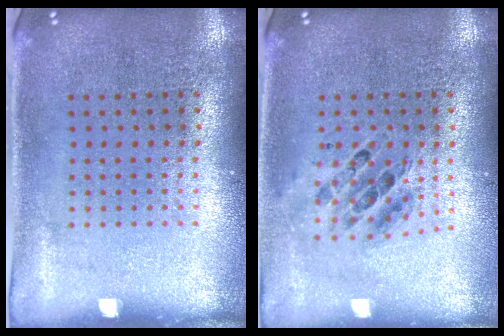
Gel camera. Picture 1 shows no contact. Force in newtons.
{"total": 0.7, "press": 0.6, "slide": 0.2}